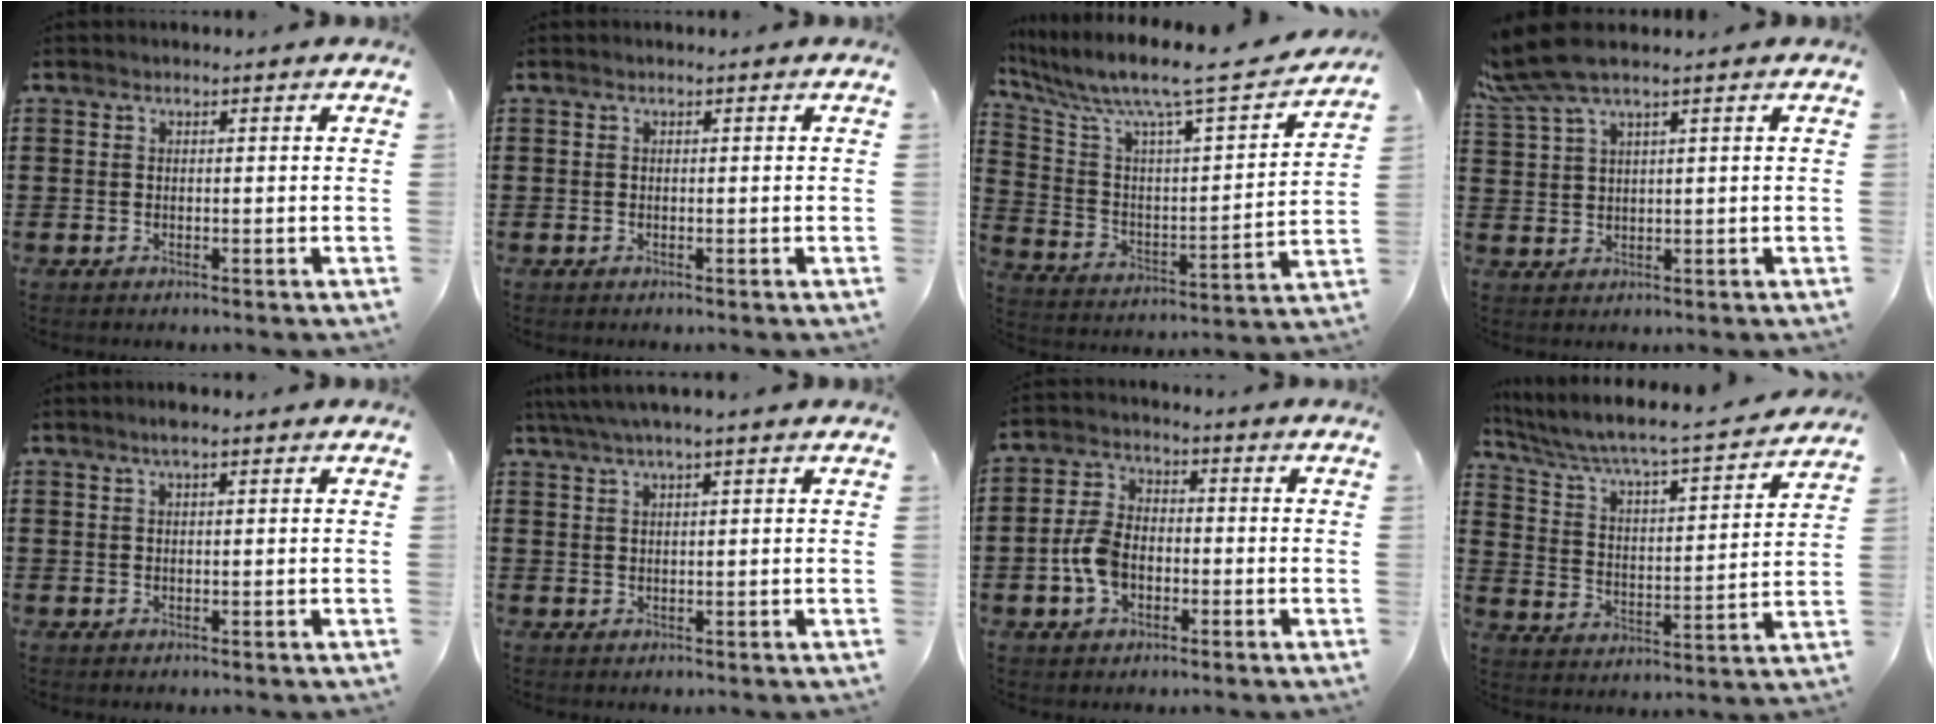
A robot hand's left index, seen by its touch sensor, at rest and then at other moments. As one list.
[{"total": 0.0}, {"total": 8.7, "force": [7.0, 0.5, 5.1], "torque": [-0.131, -0.062, 0.108]}, {"total": 5.6, "force": [4.0, 0.8, 3.9], "torque": [-0.102, -0.006, 0.068]}, {"total": 1.6, "force": [1.0, 0.1, 1.3], "torque": [-0.027, 0.003, 0.017]}, {"total": 2.7, "force": [1.8, 0.2, 2.0], "torque": [-0.041, 0.005, 0.033]}, {"total": 6.4, "force": [-1.6, 4.2, 4.5], "torque": [-0.115, 0.003, -0.037]}, {"total": 4.7, "force": [4.2, 0.1, 2.1], "torque": [-0.062, -0.039, 0.060]}]